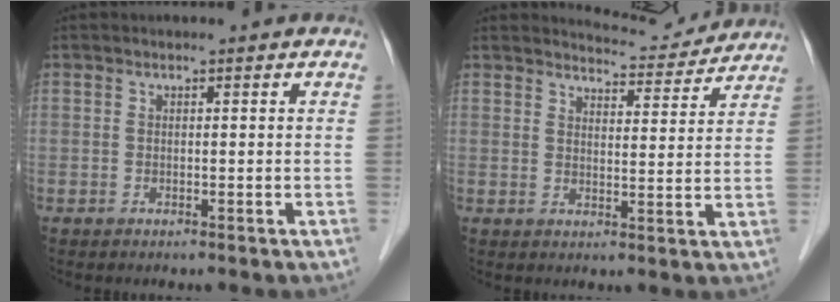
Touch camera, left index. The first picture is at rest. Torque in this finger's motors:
{"motor_torque": [0.36, -1.03, 0.20, 0.03]}